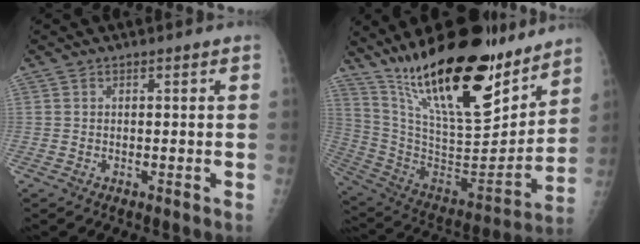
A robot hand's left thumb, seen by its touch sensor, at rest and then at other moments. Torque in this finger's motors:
{"motor_torque": [1.18, -0.23, 1.82, -0.95, 0.55]}